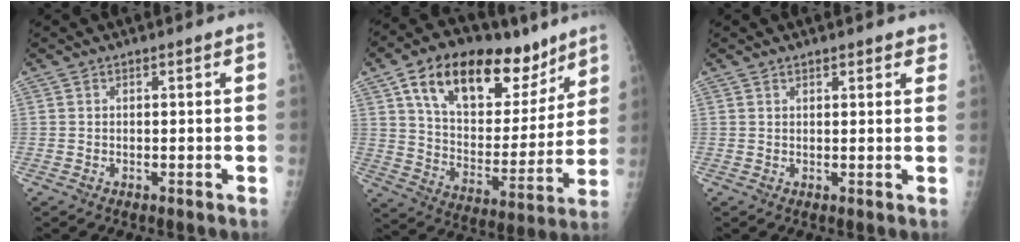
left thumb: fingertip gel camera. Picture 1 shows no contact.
{"total": 25.3, "force": [14.4, 13.4, 15.9], "torque": [-0.211, -0.031, 0.241]}
{"total": 2.6, "force": [2.0, 1.1, 1.2], "torque": [0.005, -0.005, 0.020]}